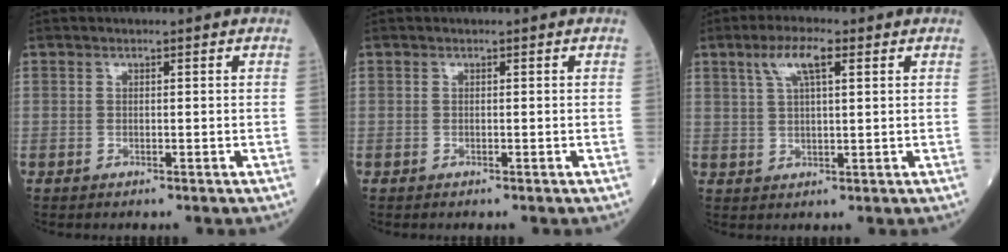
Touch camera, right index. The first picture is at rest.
{"total": 0.0}
{"total": 5.8, "force": [2.9, 1.3, 4.9], "torque": [-0.101, 0.014, 0.056]}